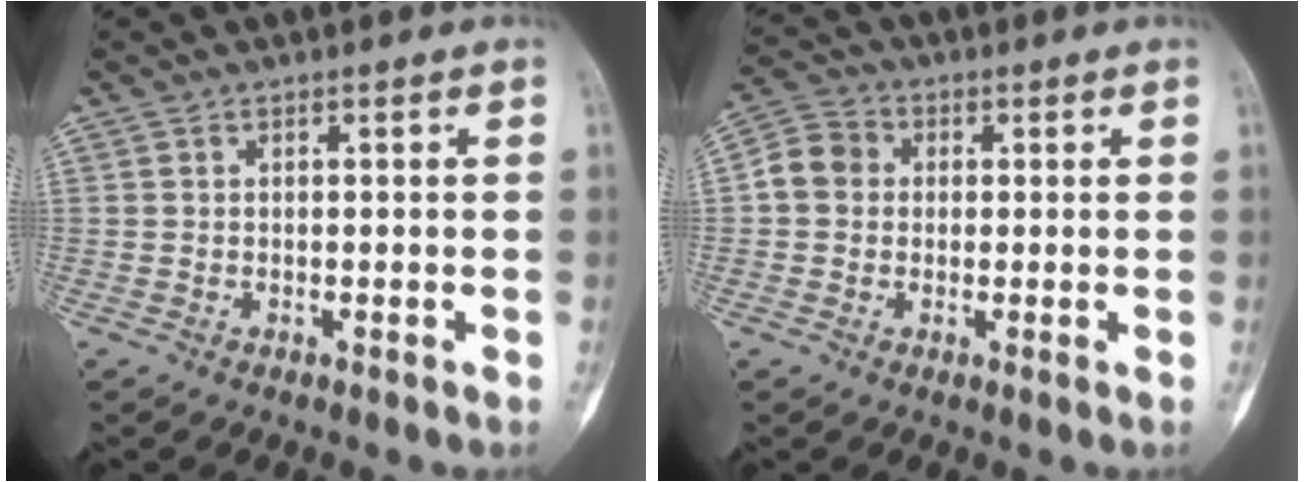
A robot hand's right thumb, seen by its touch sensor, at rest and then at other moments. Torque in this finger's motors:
{"motor_torque": [0.32, 1.51, 0.10, -0.14, -0.02]}